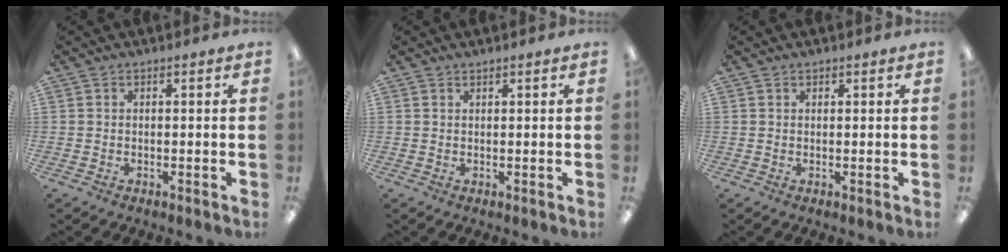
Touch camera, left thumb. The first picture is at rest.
{"total": 0.6, "force": [0.6, 0.1, 0.0], "torque": [-0.001, 0.000, 0.011]}
{"total": 0.6, "force": [0.5, 0.3, 0.1], "torque": [-0.001, 0.001, 0.009]}